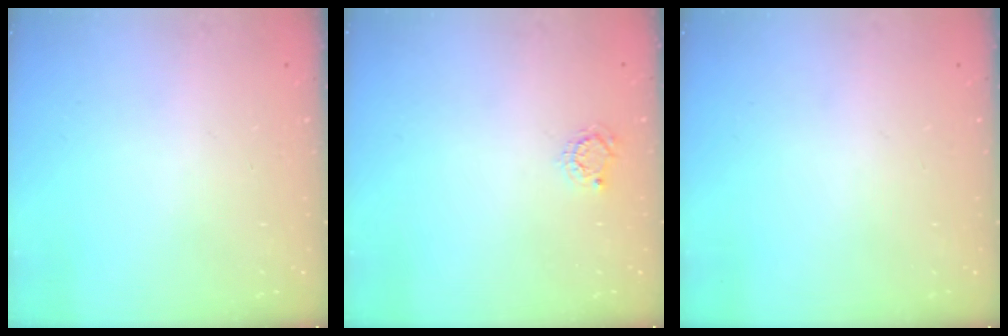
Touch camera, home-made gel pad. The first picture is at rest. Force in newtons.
{"total": 2.5, "press": 2.5, "slide": 0.4}
{"total": 0.0}